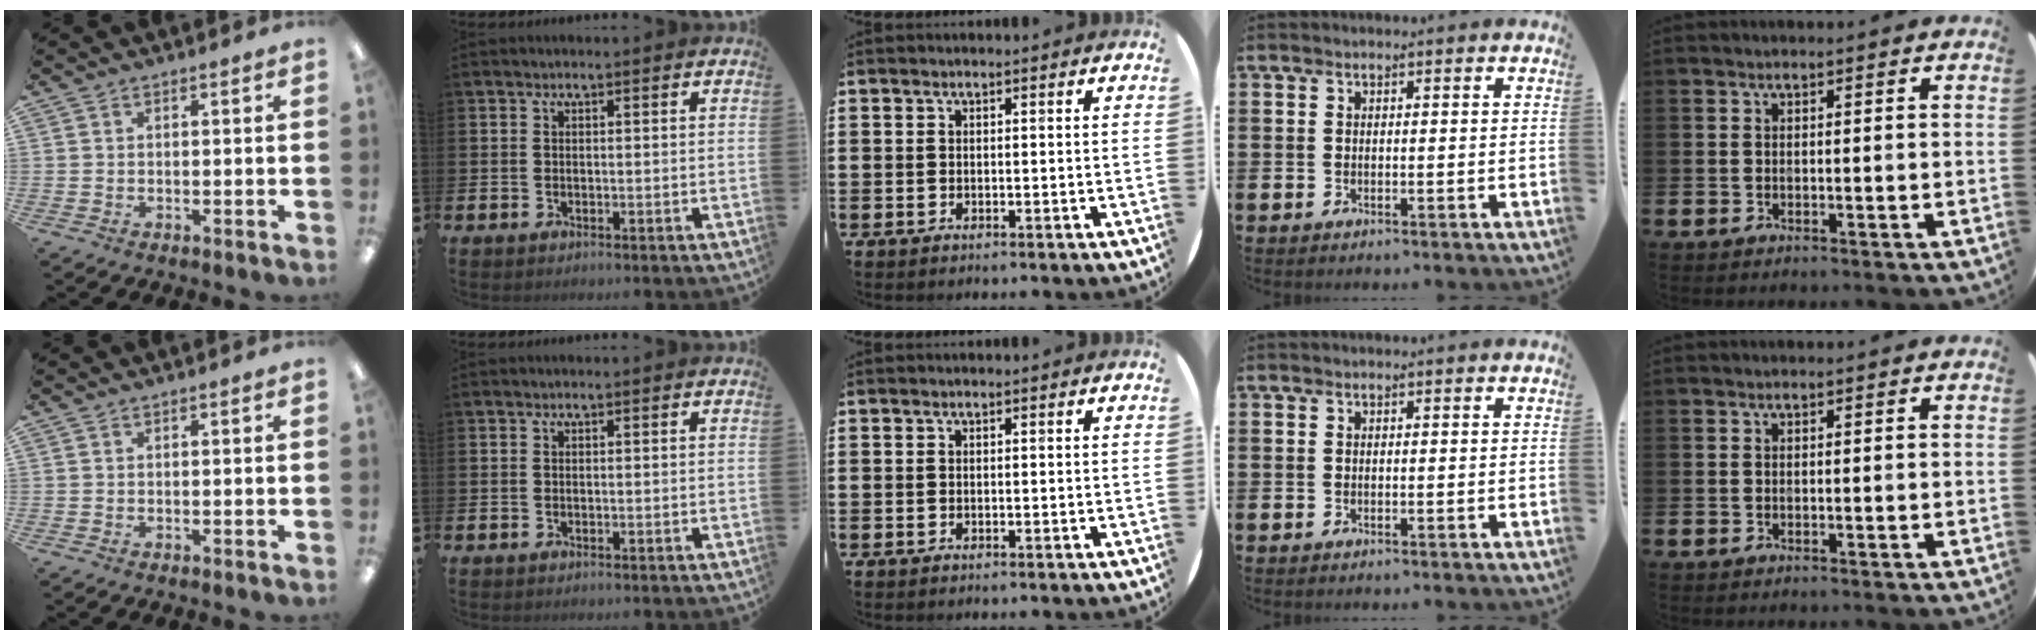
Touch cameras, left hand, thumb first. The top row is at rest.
{}